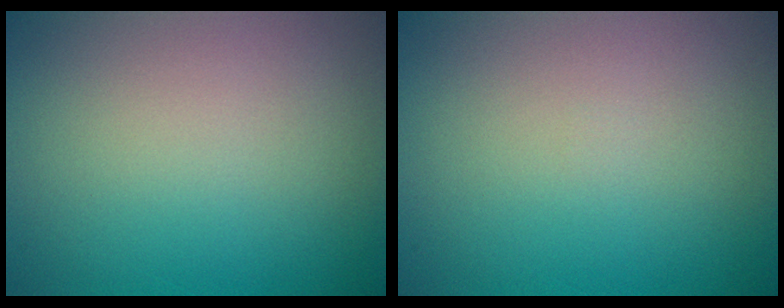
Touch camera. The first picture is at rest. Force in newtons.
{"total": 0.0}